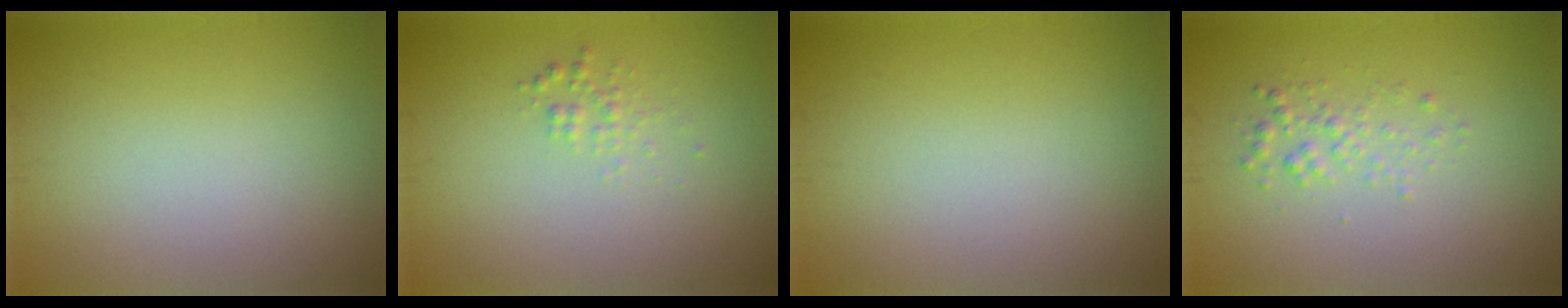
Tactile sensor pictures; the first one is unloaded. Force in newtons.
{"total": 1.0, "press": 1.0, "slide": 0.0}
{"total": 0.0}
{"total": 1.5, "press": 1.5, "slide": 0.1}